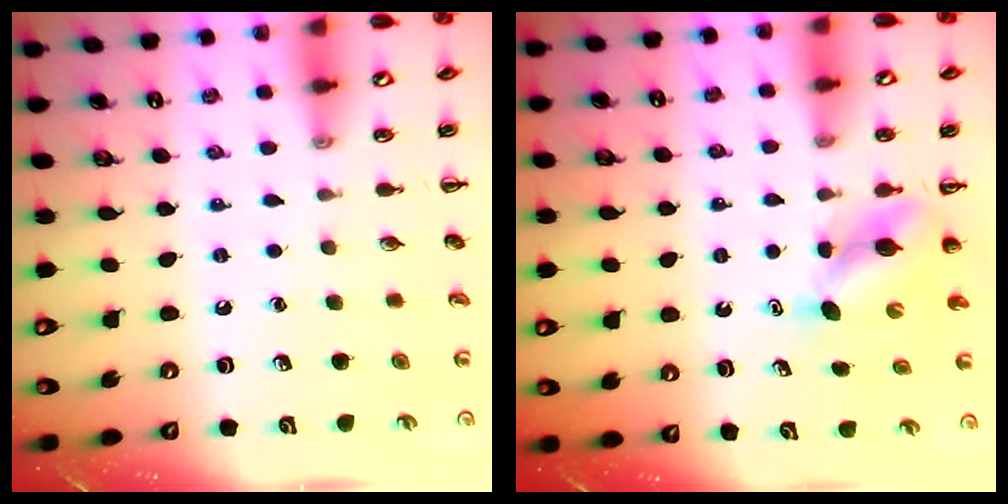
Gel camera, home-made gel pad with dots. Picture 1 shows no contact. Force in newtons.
{"total": 5.2, "press": 5.2, "slide": 0.3}